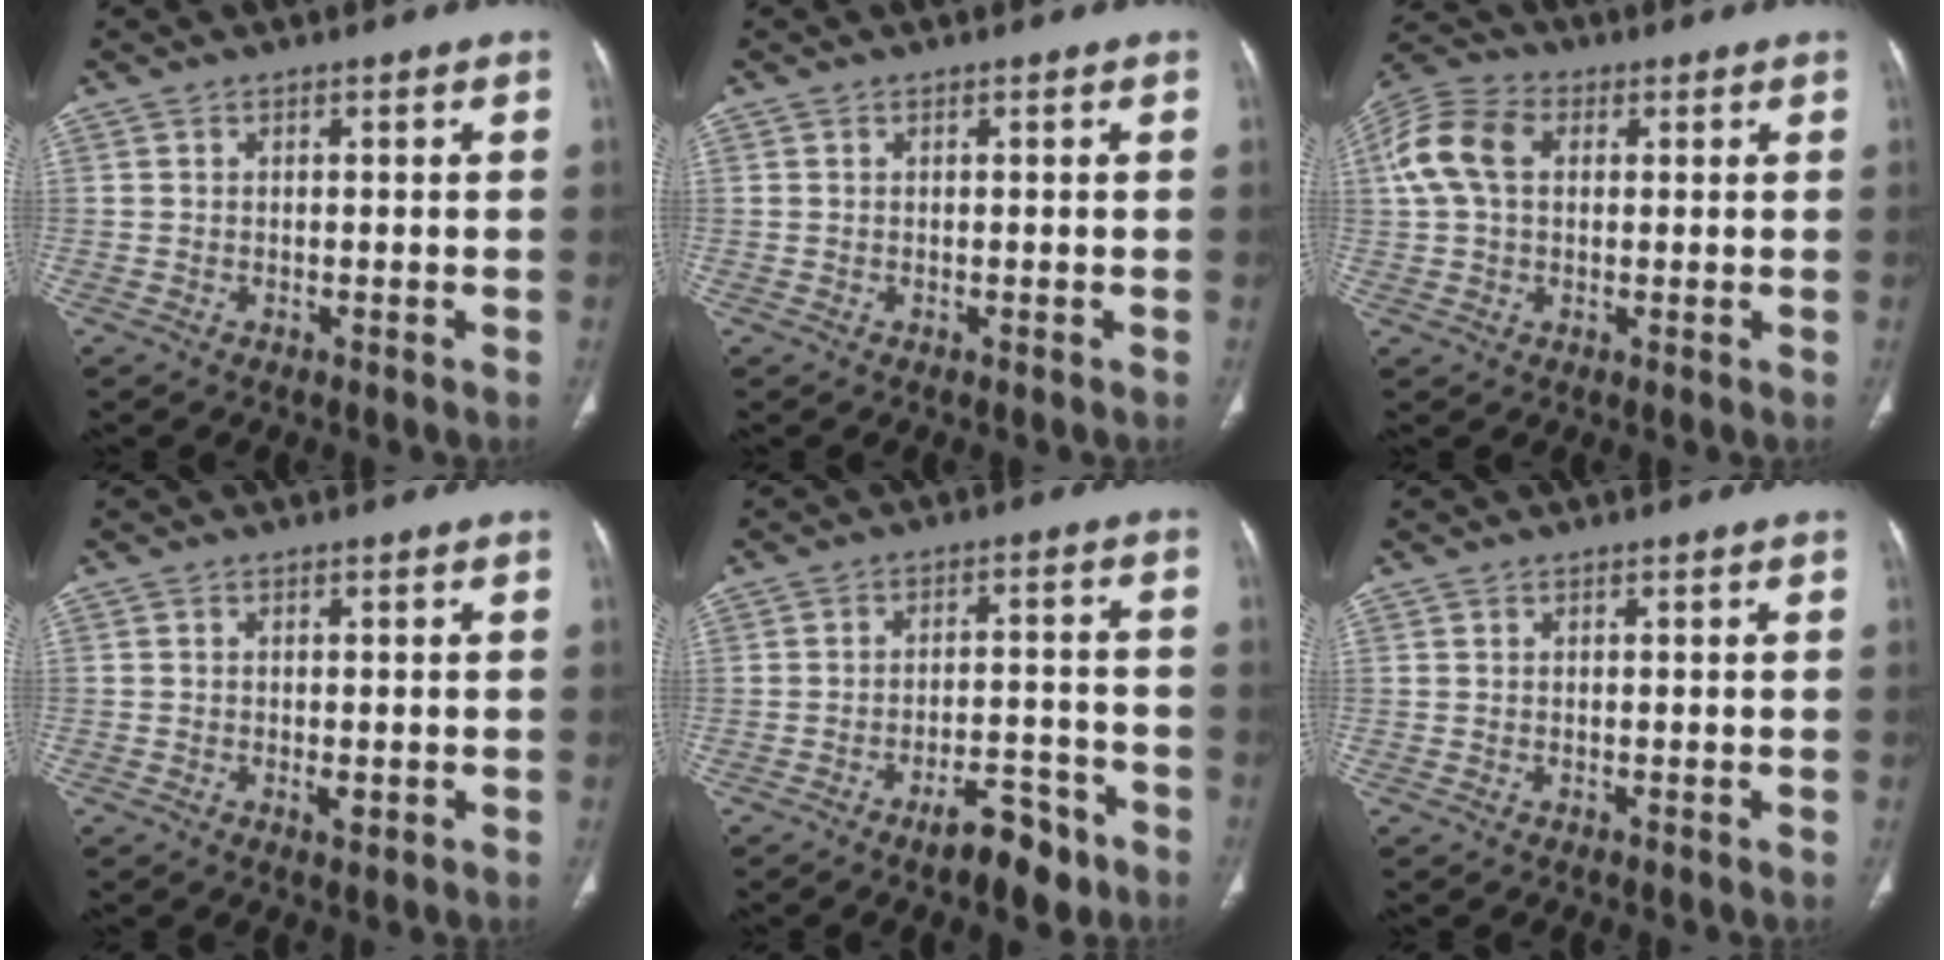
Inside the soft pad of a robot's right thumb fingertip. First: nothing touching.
{"total": 0.0}
{"total": 10.5, "force": [2.3, 7.1, 7.4], "torque": [-0.157, 0.027, 0.038]}
{"total": 1.6, "force": [-0.4, 0.8, 1.3], "torque": [-0.019, -0.002, -0.005]}
{"total": 7.7, "force": [-5.2, 2.9, 4.8], "torque": [-0.061, 0.035, -0.077]}
{"total": 0.0}